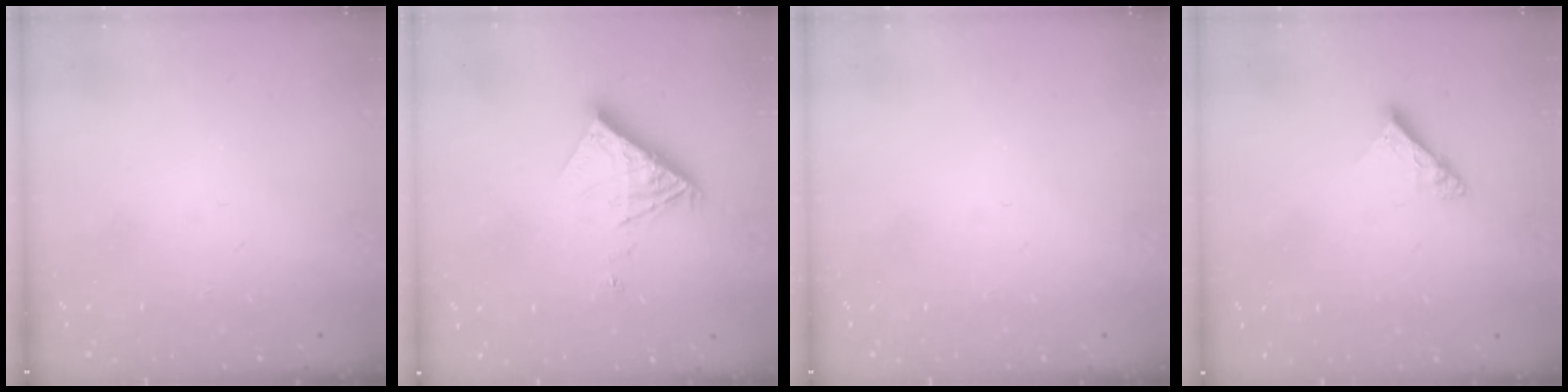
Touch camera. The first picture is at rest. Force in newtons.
{"total": 10.3, "press": 10.2, "slide": 0.9}
{"total": 0.0}
{"total": 5.5, "press": 5.5, "slide": 0.1}